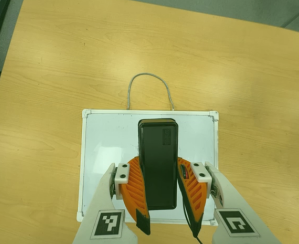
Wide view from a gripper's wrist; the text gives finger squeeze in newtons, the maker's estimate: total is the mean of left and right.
{"total": 8.5, "left": 7.5, "right": 9.4}